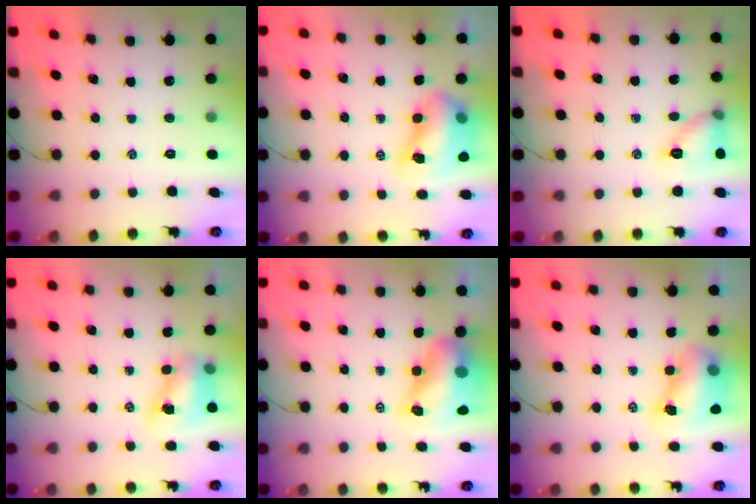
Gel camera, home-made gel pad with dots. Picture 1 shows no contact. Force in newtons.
{"total": 9.9, "press": 9.6, "slide": 2.1}
{"total": 9.7, "press": 9.6, "slide": 1.1}
{"total": 7.9, "press": 7.9, "slide": 1.0}
{"total": 9.6, "press": 9.2, "slide": 2.7}
{"total": 7.9, "press": 7.7, "slide": 1.6}